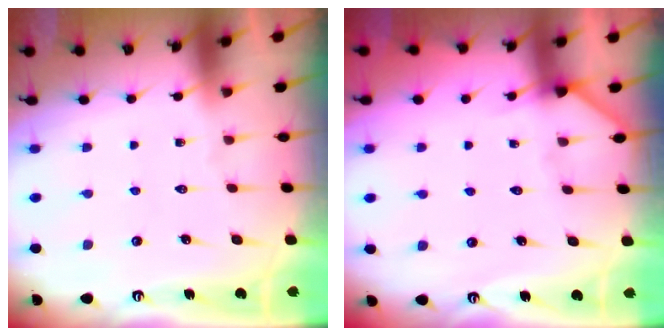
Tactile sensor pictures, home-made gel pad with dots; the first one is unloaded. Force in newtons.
{"total": 3.3, "press": 3.3, "slide": 0.1}